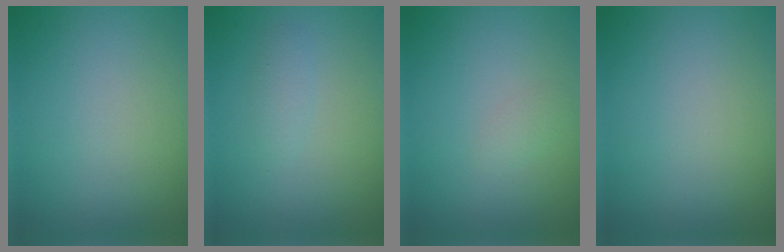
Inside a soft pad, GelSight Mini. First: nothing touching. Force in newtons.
{"total": 1.1, "press": 1.0, "slide": 0.1}
{"total": 0.8, "press": 0.8, "slide": 0.0}
{"total": 0.0}